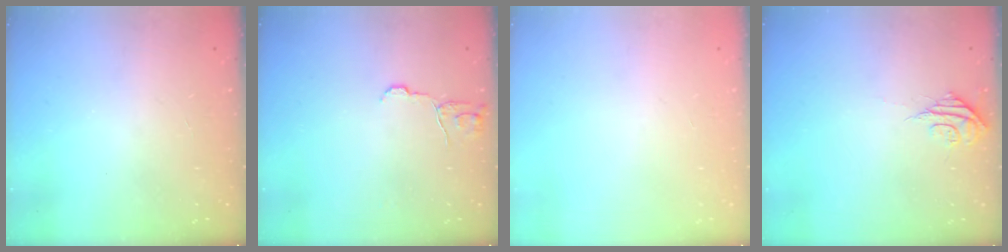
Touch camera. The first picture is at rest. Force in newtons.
{"total": 5.9, "press": 5.9, "slide": 0.5}
{"total": 0.0}
{"total": 5.6, "press": 5.6, "slide": 0.4}